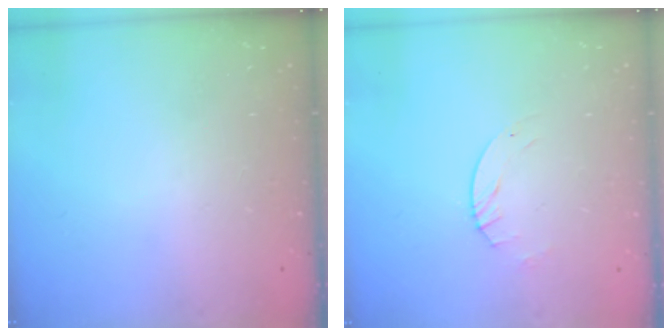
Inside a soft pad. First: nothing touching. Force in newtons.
{"total": 2.8, "press": 2.8, "slide": 0.4}